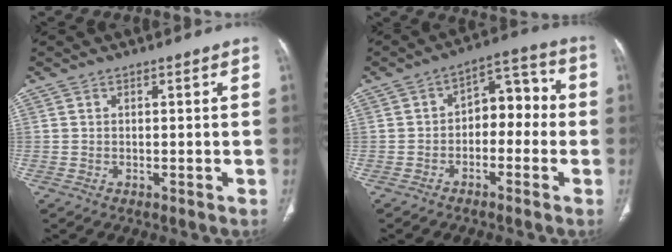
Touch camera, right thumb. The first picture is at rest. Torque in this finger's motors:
{"motor_torque": [-0.32, -0.02, -0.24, 0.12, 0.10]}